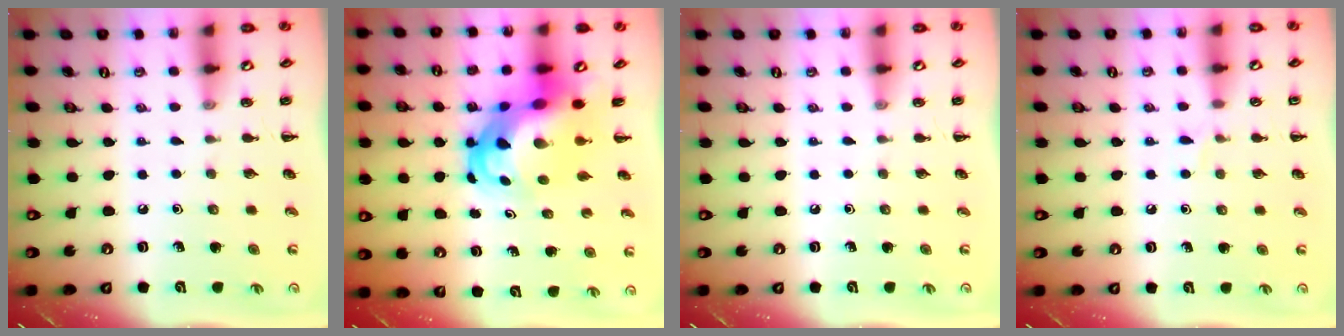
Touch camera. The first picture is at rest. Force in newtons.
{"total": 9.7, "press": 9.3, "slide": 2.7}
{"total": 0.0}
{"total": 3.3, "press": 3.2, "slide": 1.0}